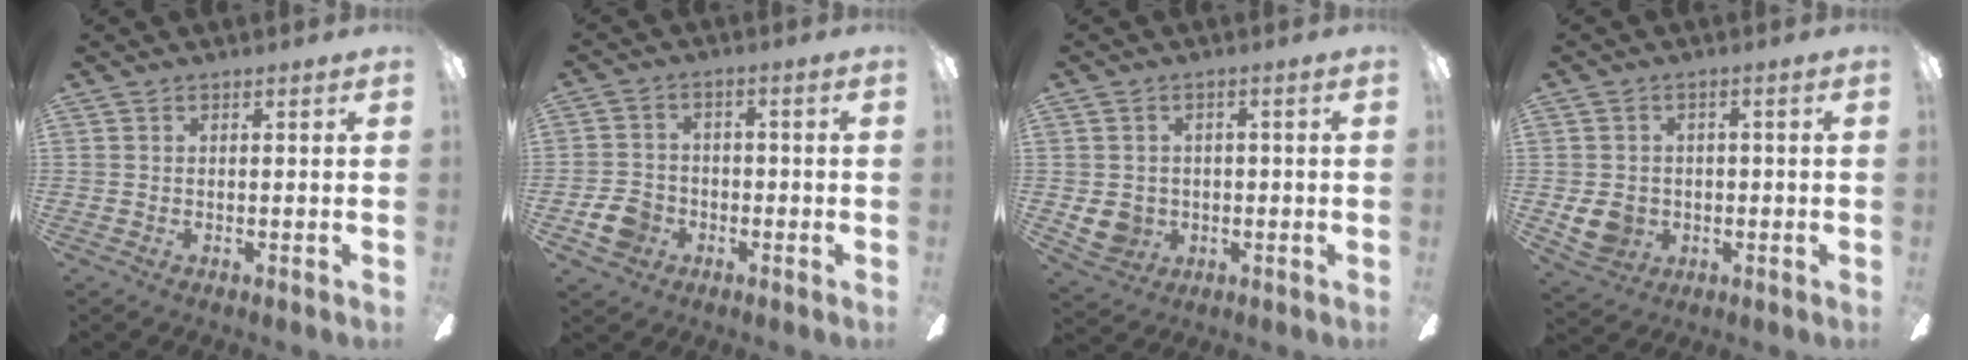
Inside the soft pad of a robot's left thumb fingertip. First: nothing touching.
{"total": 6.9, "force": [-2.8, 5.6, 2.8], "torque": [-0.073, 0.020, -0.051]}
{"total": 5.7, "force": [-0.3, 5.4, 1.8], "torque": [-0.055, 0.004, -0.003]}
{"total": 6.5, "force": [-0.7, 5.9, 2.7], "torque": [-0.072, 0.010, -0.011]}